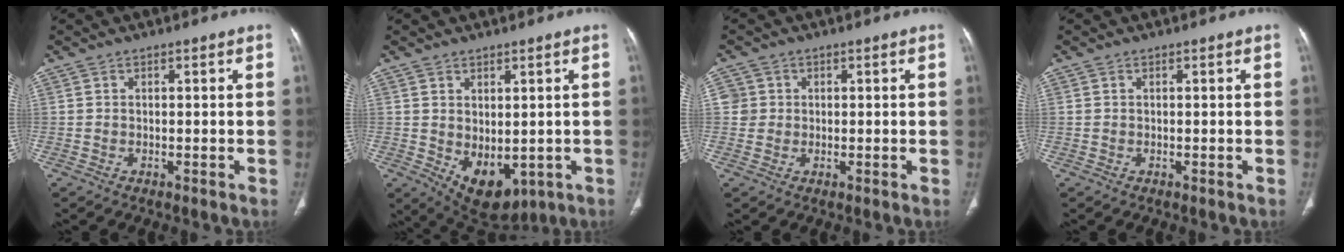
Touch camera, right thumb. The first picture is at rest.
{"total": 9.2, "force": [-1.5, 5.5, 7.2], "torque": [-0.084, -0.007, 0.007]}
{"total": 2.9, "force": [0.5, 2.9, 0.1], "torque": [0.019, 0.004, 0.007]}
{"total": 0.0}